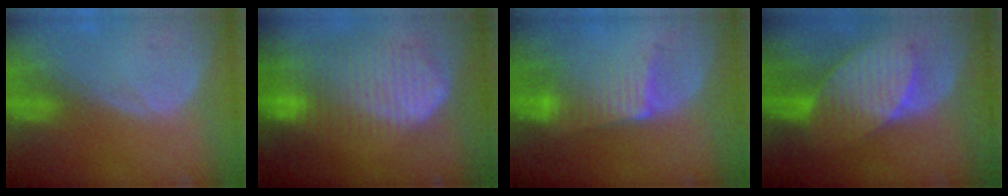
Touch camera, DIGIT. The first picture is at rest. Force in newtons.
{"total": 10.4, "press": 9.0, "slide": 5.1}
{"total": 6.5, "press": 5.8, "slide": 2.9}
{"total": 8.0, "press": 8.0, "slide": 0.2}